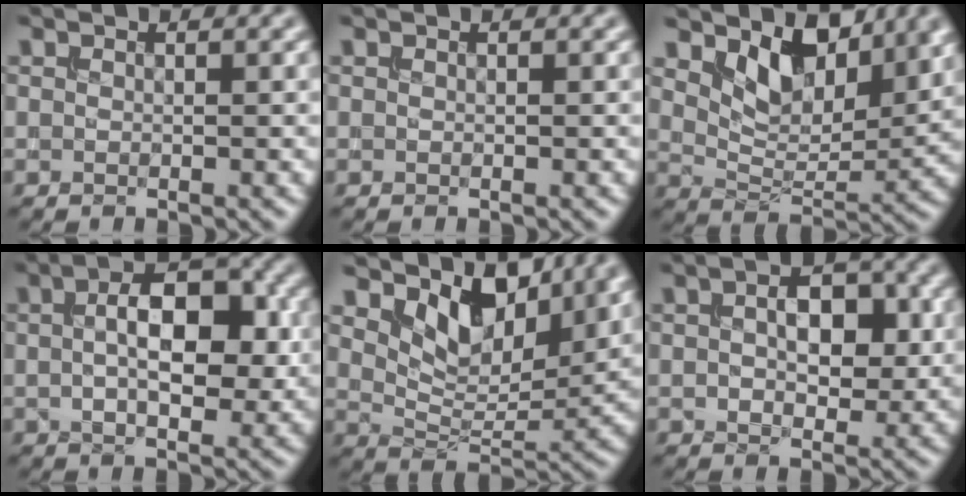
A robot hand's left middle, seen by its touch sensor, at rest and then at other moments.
{"total": 0.0}
{"total": 6.5, "force": [3.9, 3.4, 3.9], "torque": [-0.069, -0.017, 0.060]}
{"total": 7.4, "force": [0.6, 3.5, 6.5], "torque": [-0.096, 0.011, 0.003]}
{"total": 7.2, "force": [4.4, 3.6, 4.3], "torque": [-0.073, -0.012, 0.068]}
{"total": 4.9, "force": [0.7, 2.9, 3.9], "torque": [-0.060, 0.003, 0.006]}